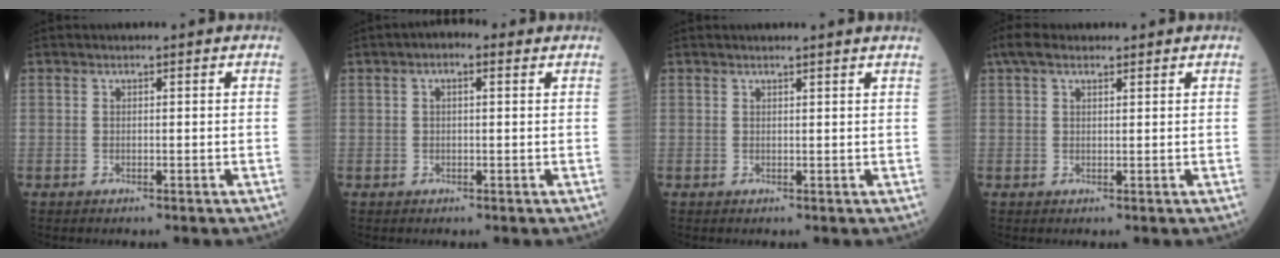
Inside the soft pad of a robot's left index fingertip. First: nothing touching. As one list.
[{"total": 2.9, "force": [1.2, 1.2, 2.3], "torque": [-0.042, 0.016, 0.017]}, {"total": 2.5, "force": [2.3, -0.5, 0.8], "torque": [-0.016, -0.001, 0.027]}, {"total": 4.4, "force": [3.3, 1.7, 2.5], "torque": [-0.056, 0.034, 0.063]}]